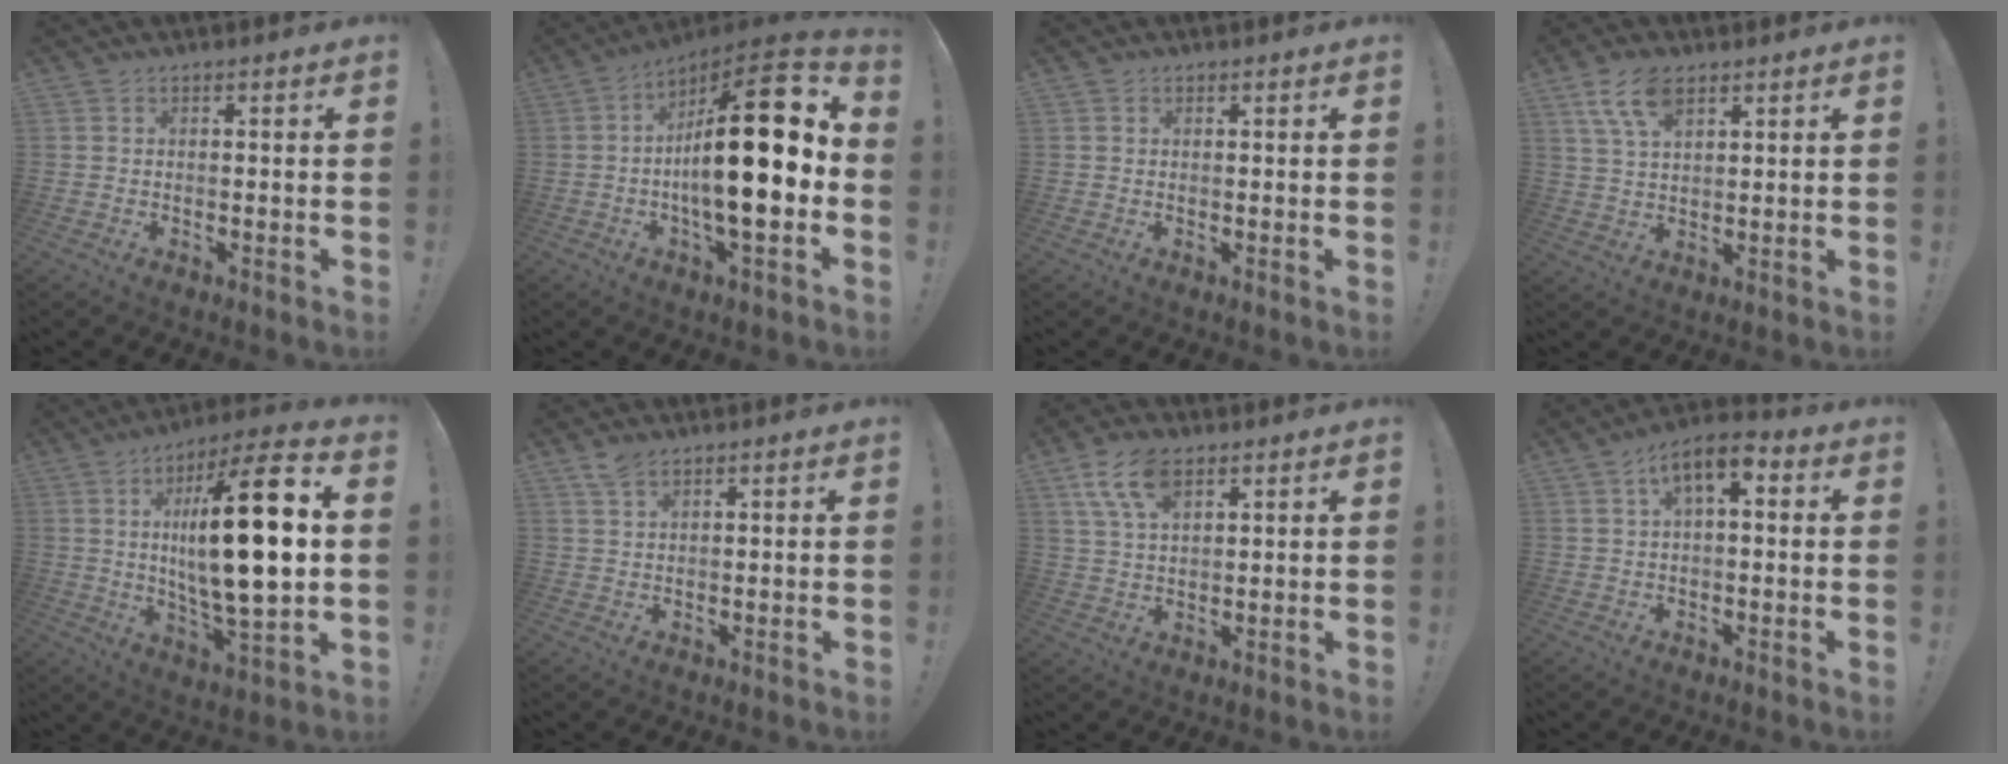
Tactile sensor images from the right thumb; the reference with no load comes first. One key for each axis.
{"total": 23.1, "fx": -0.3, "fy": 5.8, "fz": 22.4, "tx": -0.364, "ty": 0.001, "tz": -0.015}
{"total": 0.6, "fx": 0.4, "fy": 0.4, "fz": 0.0, "tx": 0.006, "ty": -0.003, "tz": 0.008}
{"total": 8.7, "fx": 4.9, "fy": 4.1, "fz": 5.8, "tx": -0.107, "ty": -0.010, "tz": 0.094}
{"total": 24.7, "fx": 3.1, "fy": 6.9, "fz": 23.5, "tx": -0.399, "ty": -0.012, "tz": 0.035}
{"total": 3.8, "fx": 2.8, "fy": 1.4, "fz": 2.1, "tx": -0.041, "ty": -0.011, "tz": 0.052}
{"total": 9.9, "fx": 5.3, "fy": 5.1, "fz": 6.7, "tx": -0.130, "ty": -0.010, "tz": 0.099}
{"total": 7.4, "fx": 2.4, "fy": 3.4, "fz": 6.0, "tx": -0.096, "ty": -0.004, "tz": 0.042}